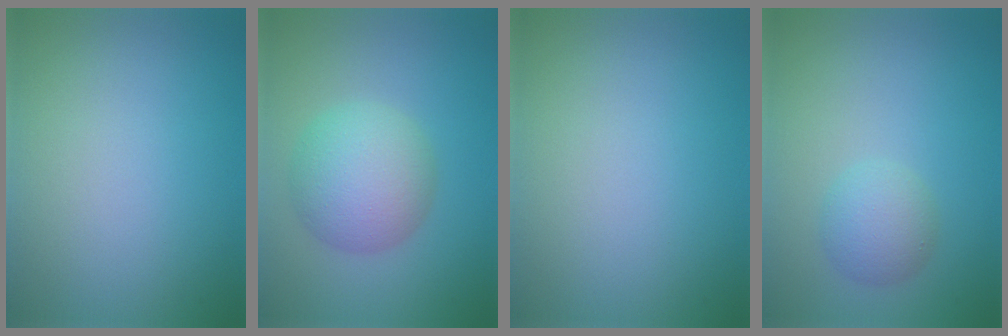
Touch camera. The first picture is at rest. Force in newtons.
{"total": 5.6, "press": 5.6, "slide": 0.3}
{"total": 0.0}
{"total": 2.6, "press": 2.6, "slide": 0.1}